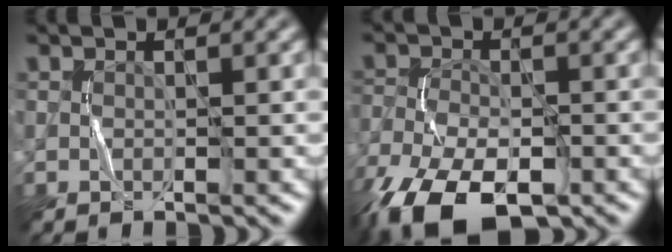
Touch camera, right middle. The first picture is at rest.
{"total": 12.3, "force": [-8.1, 6.0, 7.1], "torque": [-0.143, -0.047, -0.132]}